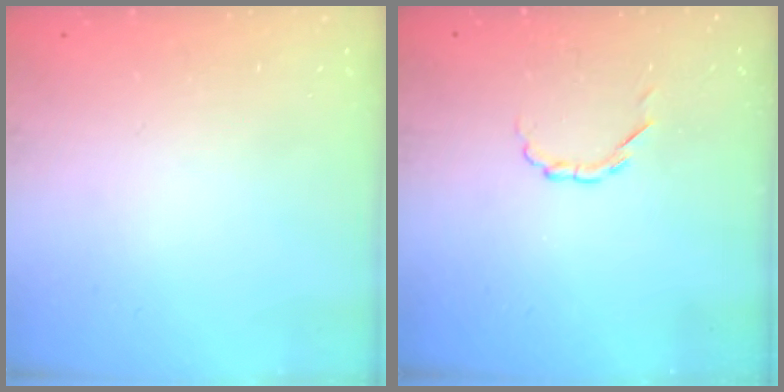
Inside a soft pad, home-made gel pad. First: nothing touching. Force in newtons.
{"total": 2.6, "press": 2.4, "slide": 0.9}